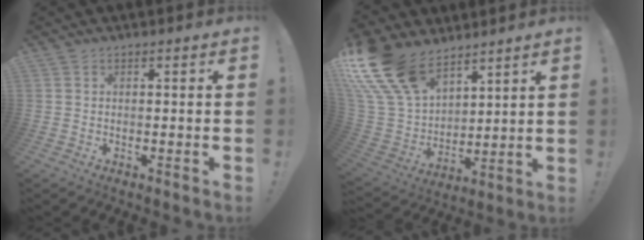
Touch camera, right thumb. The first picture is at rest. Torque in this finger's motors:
{"motor_torque": [1.60, 3.06, 0.48, 0.10, 0.33]}